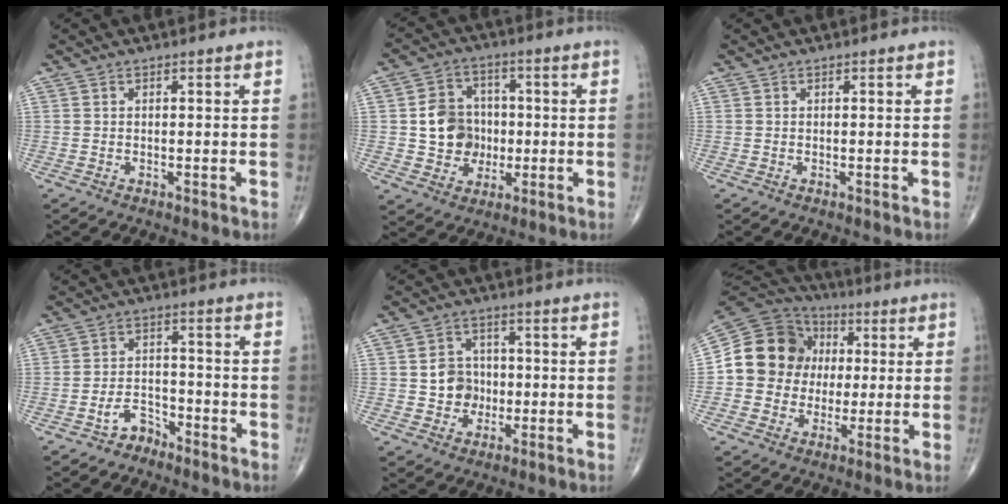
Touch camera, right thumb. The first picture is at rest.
{"total": 10.3, "force": [-0.3, 9.0, 4.9], "torque": [-0.043, 0.015, -0.005]}
{"total": 0.0}
{"total": 4.6, "force": [-3.2, 2.9, 1.5], "torque": [-0.013, 0.031, -0.058]}
{"total": 6.7, "force": [-0.6, 6.0, 2.8], "torque": [-0.012, 0.010, -0.013]}
{"total": 15.4, "force": [0.9, 14.0, 6.4], "torque": [-0.087, 0.028, 0.013]}